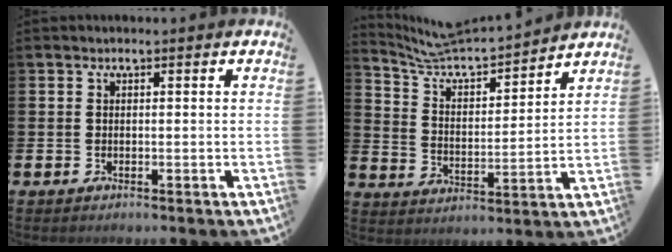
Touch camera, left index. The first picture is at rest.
{"total": 7.1, "force": [6.9, 1.3, 1.4], "torque": [-0.063, -0.061, 0.117]}